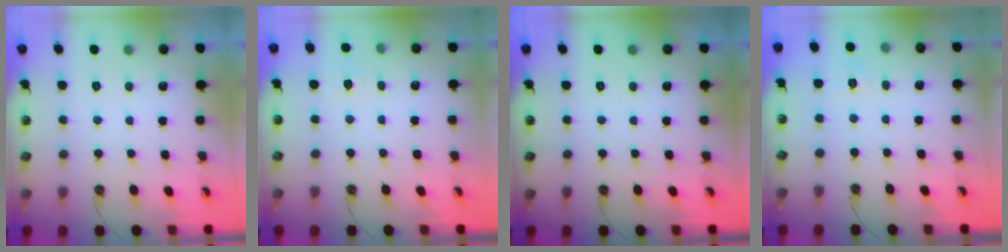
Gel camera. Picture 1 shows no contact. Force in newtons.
{"total": 6.1, "press": 6.1, "slide": 0.3}
{"total": 0.0}
{"total": 3.5, "press": 3.5, "slide": 0.5}